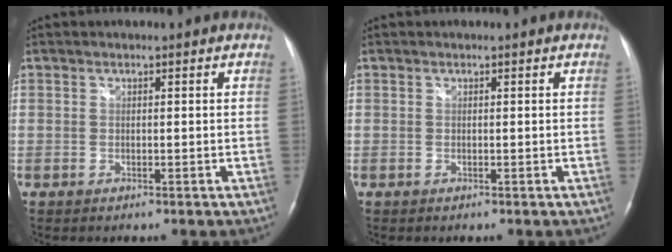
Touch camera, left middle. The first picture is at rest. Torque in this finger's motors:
{"motor_torque": [0.00, 0.00, -0.04, 0.00]}